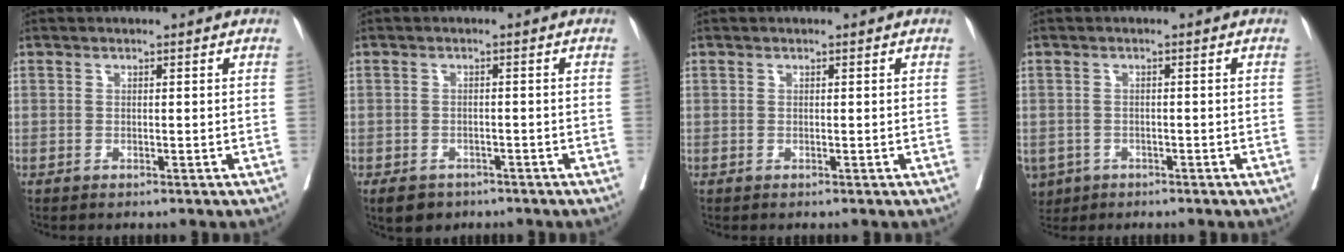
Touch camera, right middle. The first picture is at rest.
{"total": 4.3, "force": [-3.2, 2.7, 1.2], "torque": [-0.016, 0.001, -0.045]}
{"total": 0.0}
{"total": 4.7, "force": [-2.7, 3.8, 1.1], "torque": [-0.021, 0.002, -0.041]}